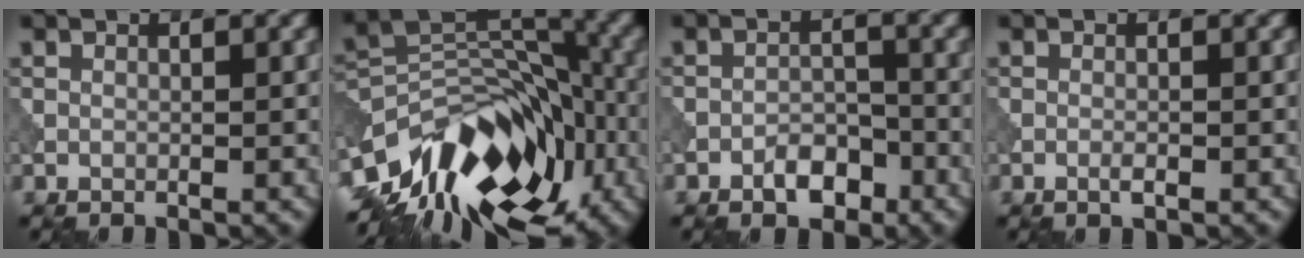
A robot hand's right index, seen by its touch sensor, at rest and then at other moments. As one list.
[{"total": 13.5, "force": [-8.0, 7.6, 7.7], "torque": [-0.135, 0.018, -0.144]}, {"total": 2.9, "force": [-1.9, 1.5, 1.6], "torque": [-0.020, 0.008, -0.033]}, {"total": 0.9, "force": [-0.4, 0.2, 0.8], "torque": [-0.015, -0.002, -0.008]}]